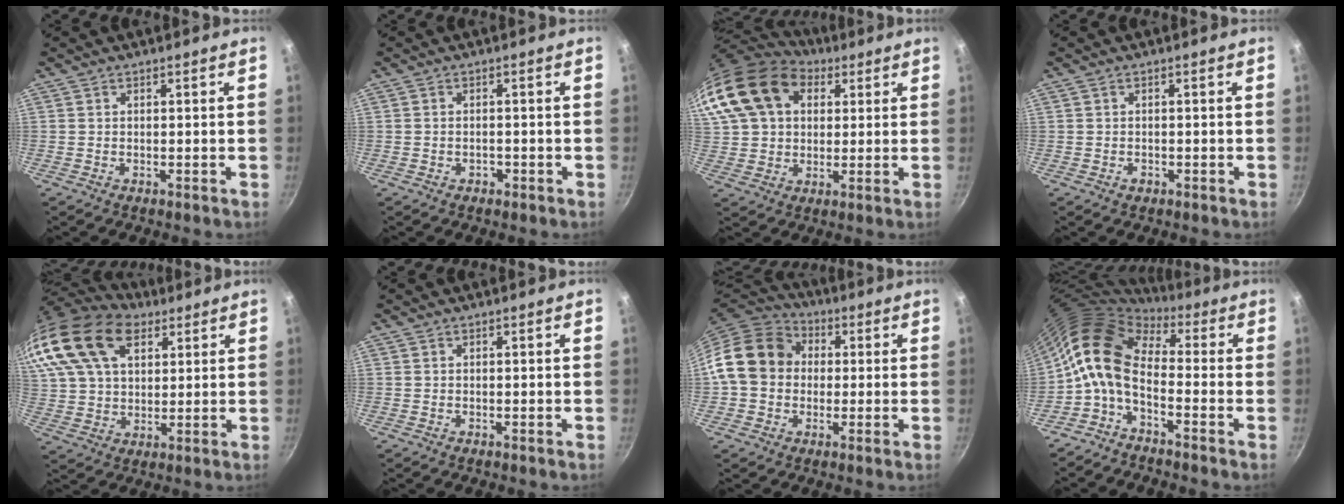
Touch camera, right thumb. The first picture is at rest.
{"total": 1.3, "force": [-0.7, 0.9, 0.6], "torque": [-0.007, 0.007, -0.008]}
{"total": 21.8, "force": [8.8, 15.5, 12.6], "torque": [-0.262, 0.021, 0.155]}
{"total": 1.1, "force": [-0.4, 0.8, 0.6], "torque": [-0.008, 0.003, -0.006]}
{"total": 23.1, "force": [13.3, 13.6, 13.1], "torque": [-0.269, 0.002, 0.247]}
{"total": 0.0}
{"total": 14.8, "force": [1.3, 12.4, 8.0], "torque": [-0.111, 0.031, 0.005]}
{"total": 10.9, "force": [-1.2, 6.3, 8.9], "torque": [-0.155, 0.029, -0.040]}